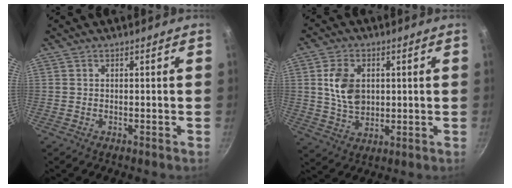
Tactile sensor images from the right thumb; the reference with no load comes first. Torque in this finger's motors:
{"motor_torque": [0.12, 0.15, 0.08, -0.06, 0.12]}